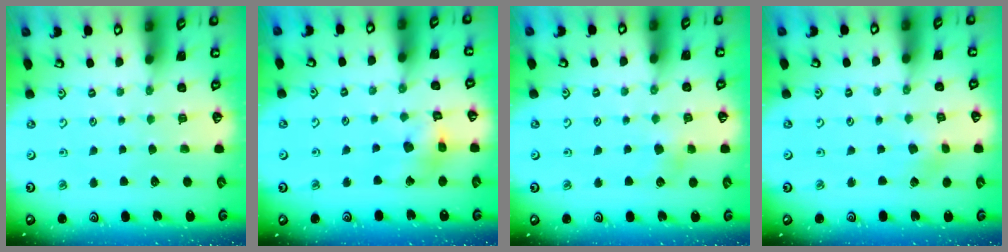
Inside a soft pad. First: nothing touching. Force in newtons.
{"total": 9.9, "press": 9.8, "slide": 1.3}
{"total": 4.2, "press": 4.2, "slide": 0.3}
{"total": 2.0, "press": 2.0, "slide": 0.3}